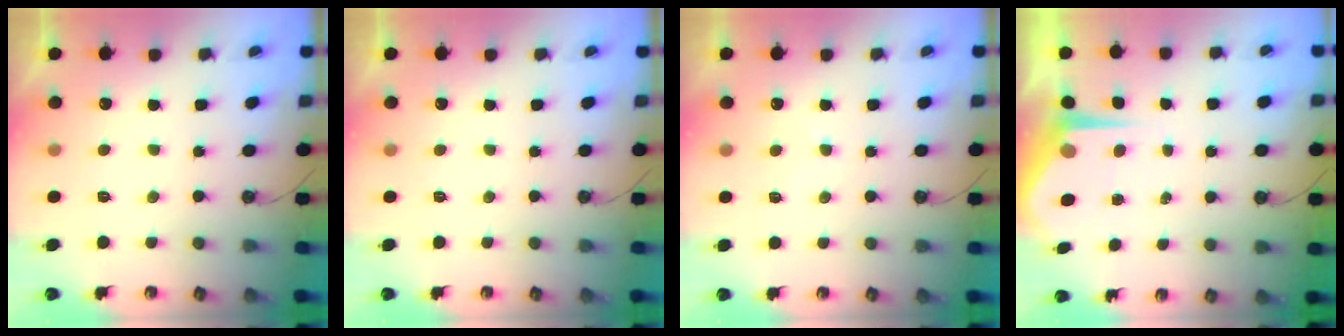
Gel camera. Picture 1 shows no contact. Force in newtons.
{"total": 0.0}
{"total": 5.0, "press": 4.9, "slide": 0.6}
{"total": 6.1, "press": 6.0, "slide": 0.6}